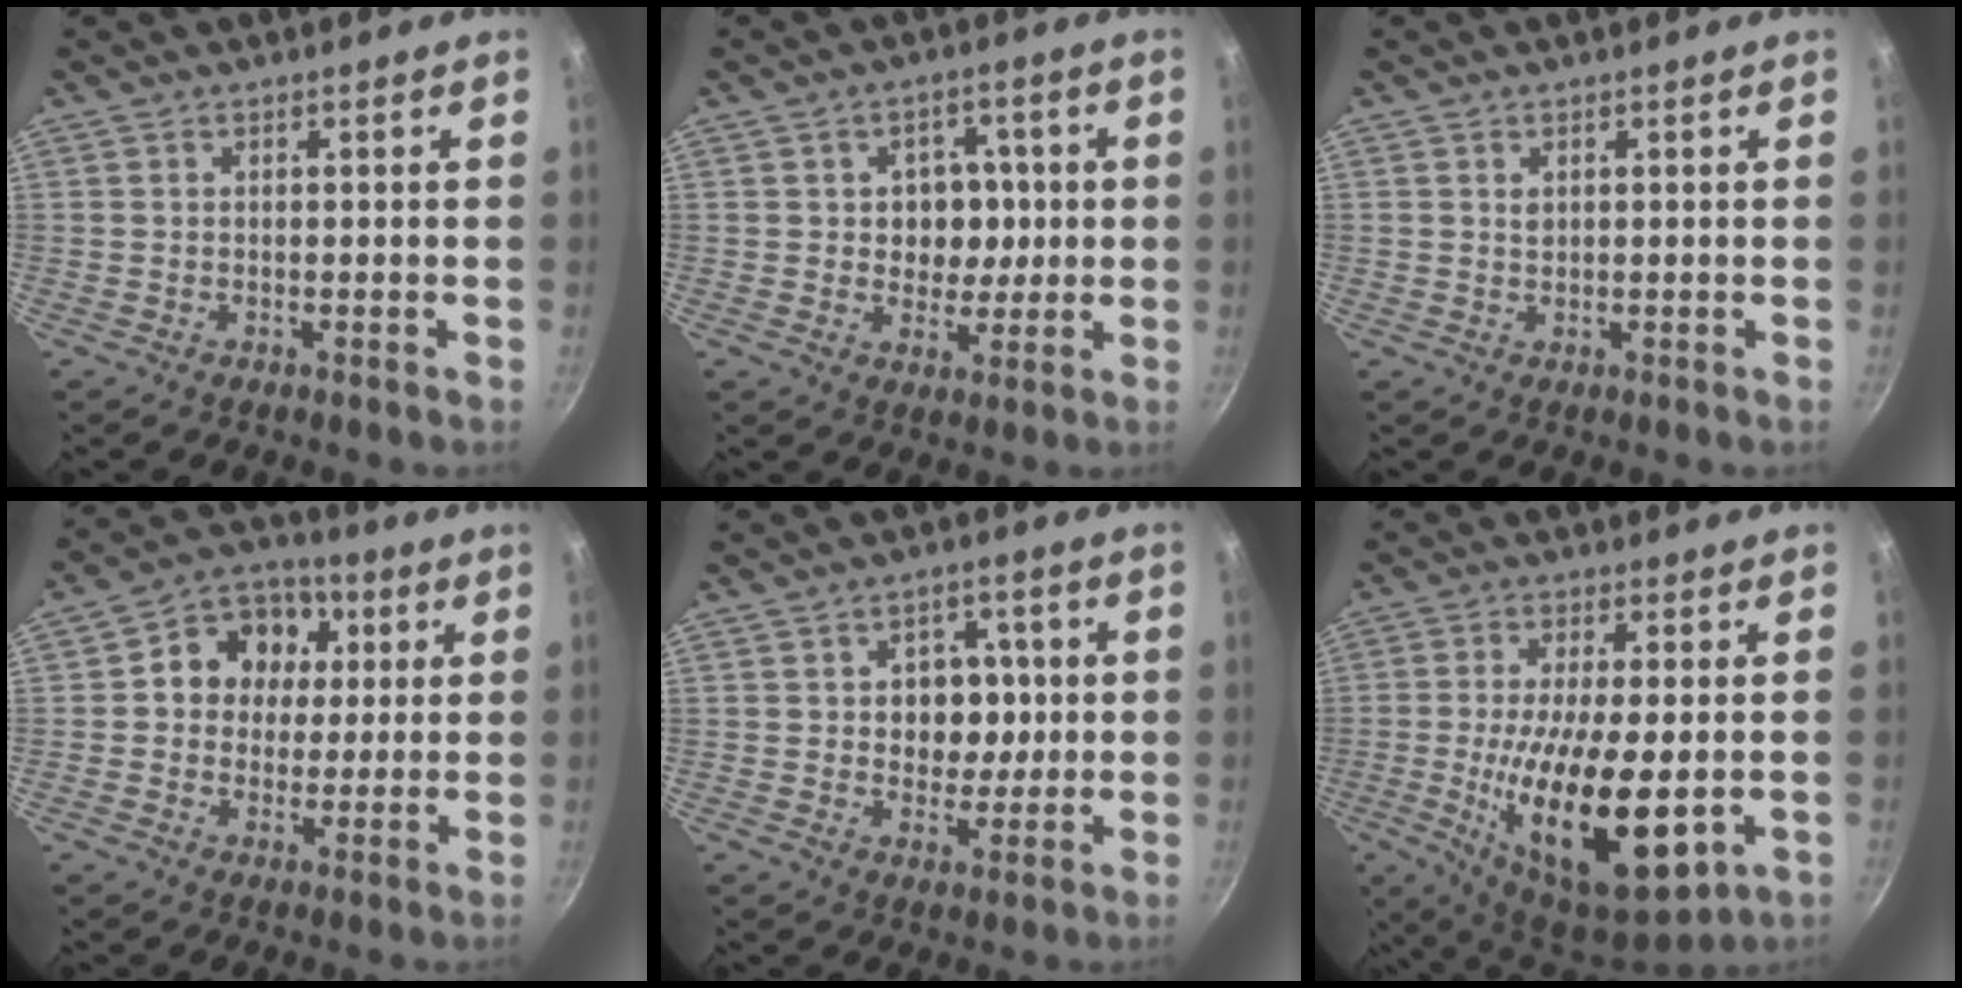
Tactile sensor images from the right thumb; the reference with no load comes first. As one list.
[{"total": 7.6, "force": [0.7, 6.0, 4.6], "torque": [-0.016, 0.003, 0.011]}, {"total": 1.0, "force": [0.5, 0.7, 0.5], "torque": [-0.002, -0.005, 0.010]}, {"total": 11.9, "force": [2.1, 9.8, 6.5], "torque": [-0.053, 0.013, 0.022]}, {"total": 8.3, "force": [0.8, 6.4, 5.3], "torque": [-0.024, 0.003, 0.014]}, {"total": 20.0, "force": [-3.7, 7.8, 18.0], "torque": [-0.316, -0.026, -0.039]}]